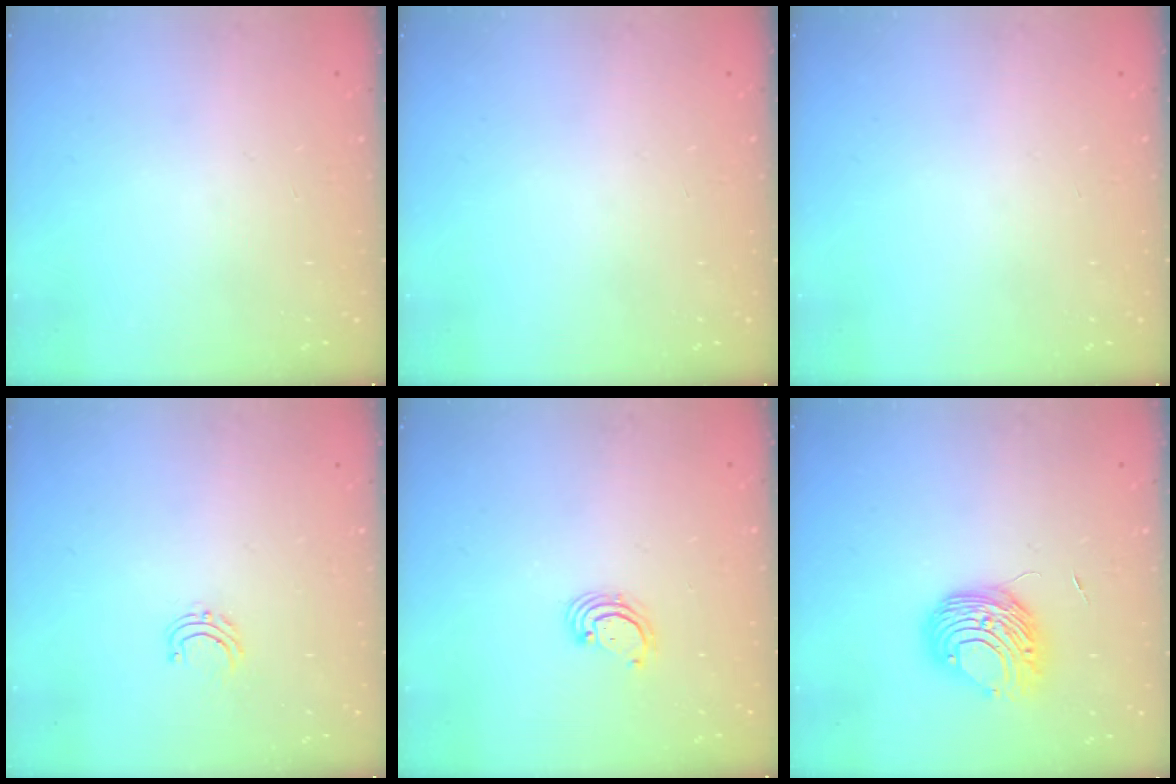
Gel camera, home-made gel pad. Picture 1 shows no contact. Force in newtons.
{"total": 0.0}
{"total": 0.0}
{"total": 4.3, "press": 4.3, "slide": 0.3}
{"total": 2.8, "press": 2.8, "slide": 0.3}
{"total": 9.1, "press": 9.1, "slide": 0.4}